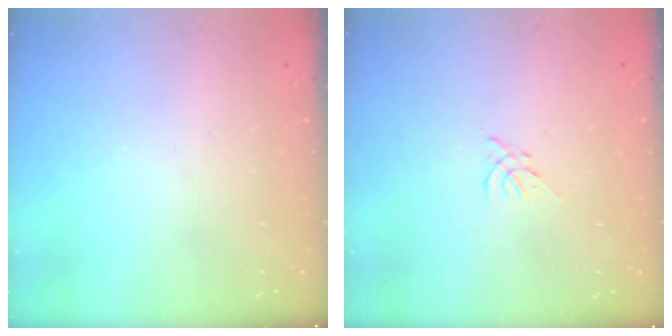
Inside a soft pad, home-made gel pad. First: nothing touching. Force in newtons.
{"total": 0.0}